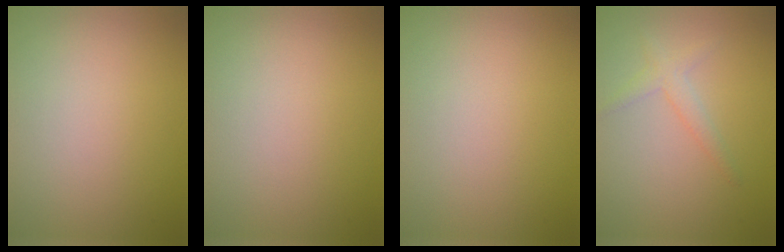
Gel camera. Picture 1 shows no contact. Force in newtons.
{"total": 0.0}
{"total": 0.0}
{"total": 1.6, "press": 1.6, "slide": 0.1}